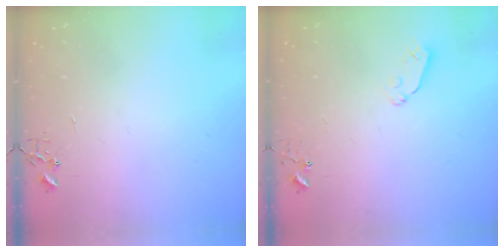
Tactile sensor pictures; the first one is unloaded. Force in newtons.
{"total": 3.7, "press": 3.6, "slide": 0.5}